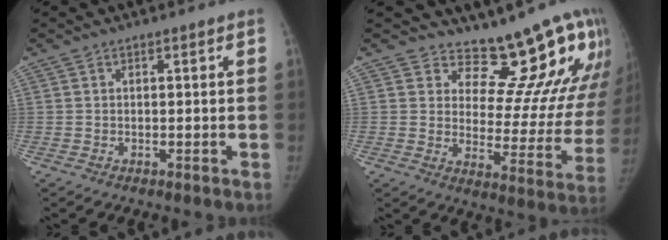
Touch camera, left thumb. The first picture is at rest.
{"total": 17.0, "force": [14.8, 5.3, 6.3], "torque": [-0.023, -0.143, 0.184]}